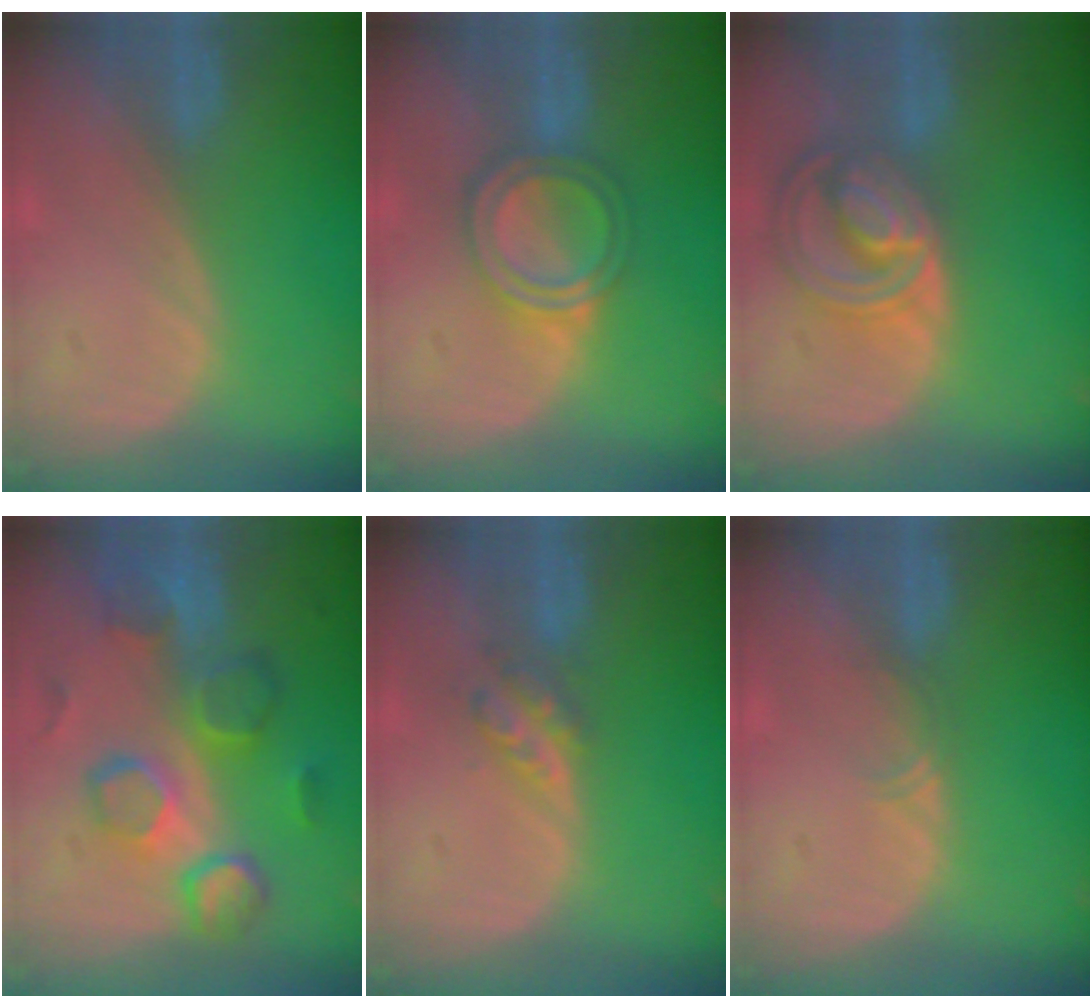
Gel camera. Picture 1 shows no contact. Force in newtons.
{"total": 6.2, "press": 5.3, "slide": 3.1}
{"total": 8.6, "press": 7.4, "slide": 4.4}
{"total": 10.3, "press": 9.4, "slide": 4.1}
{"total": 3.7, "press": 3.1, "slide": 1.9}
{"total": 1.1, "press": 1.0, "slide": 0.6}